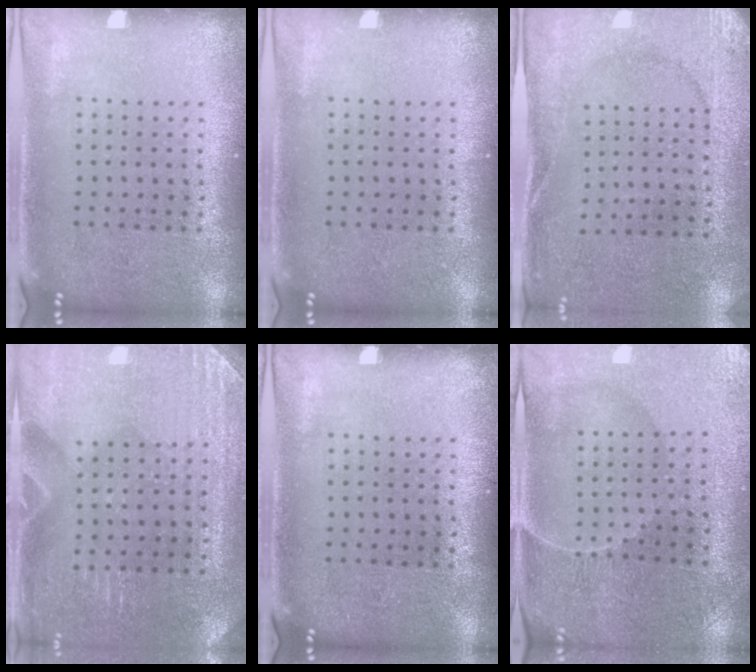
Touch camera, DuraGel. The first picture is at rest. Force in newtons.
{"total": 0.0}
{"total": 2.6, "press": 2.5, "slide": 0.7}
{"total": 3.0, "press": 2.9, "slide": 0.3}
{"total": 0.0}
{"total": 0.9, "press": 0.8, "slide": 0.3}